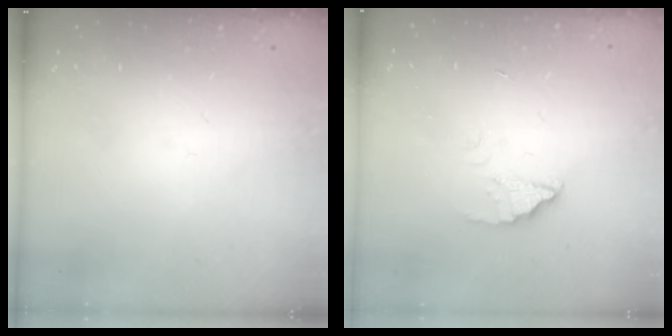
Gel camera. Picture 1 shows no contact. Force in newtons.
{"total": 1.8, "press": 1.8, "slide": 0.1}